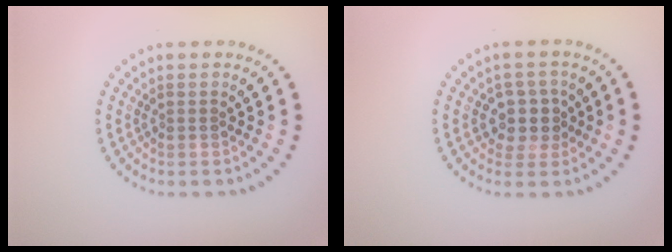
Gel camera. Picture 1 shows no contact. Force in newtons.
{"total": 2.7, "press": 2.3, "slide": 1.3}